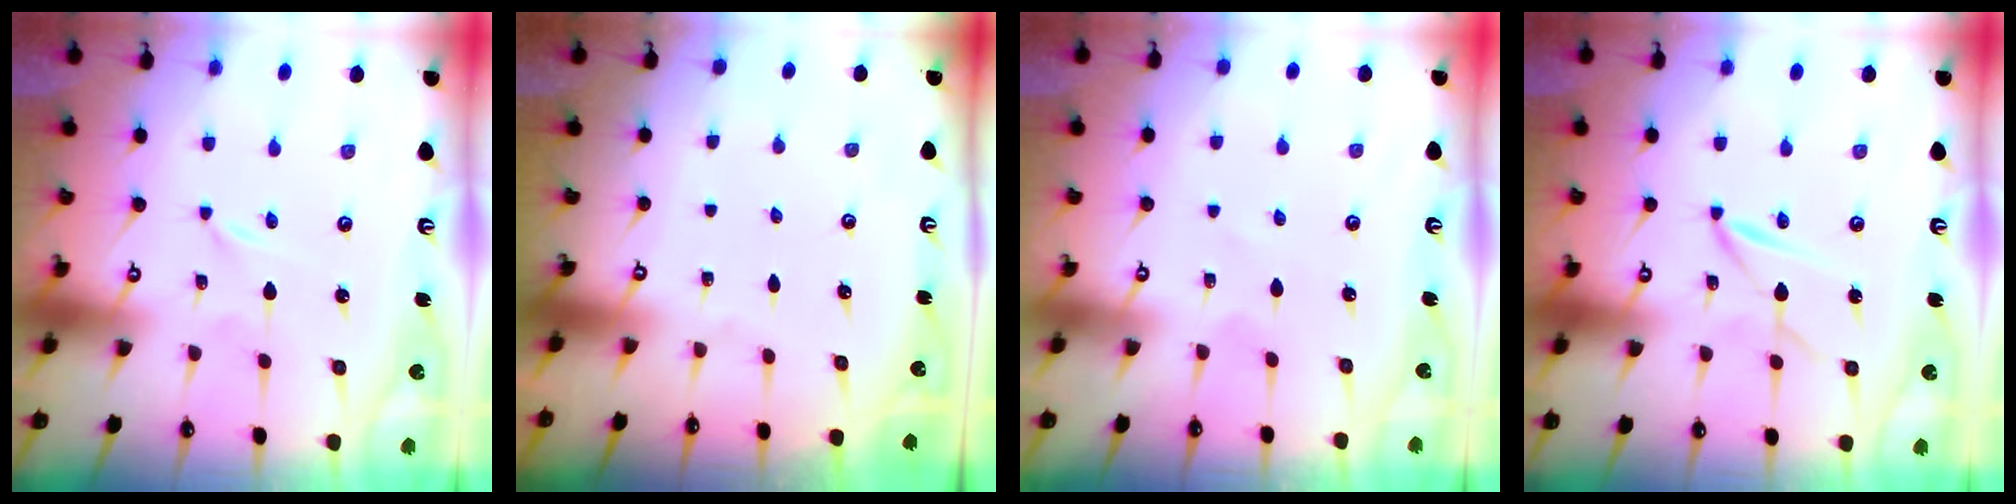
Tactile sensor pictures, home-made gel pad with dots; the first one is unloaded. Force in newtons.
{"total": 0.0}
{"total": 2.3, "press": 2.3, "slide": 0.3}
{"total": 2.5, "press": 2.5, "slide": 0.3}